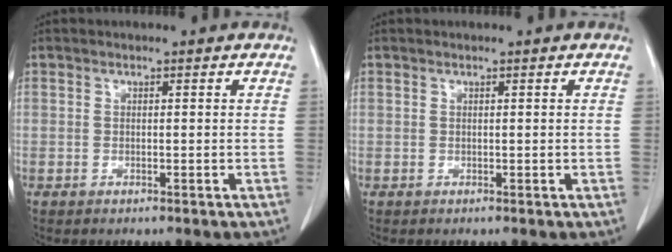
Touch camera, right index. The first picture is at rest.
{"total": 0.0}